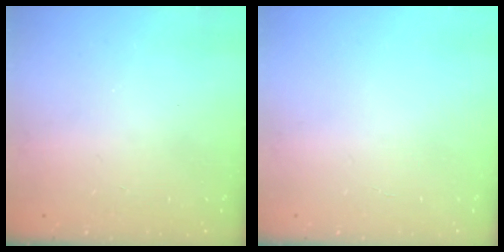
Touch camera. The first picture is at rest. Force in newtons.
{"total": 1.7, "press": 1.7, "slide": 0.1}